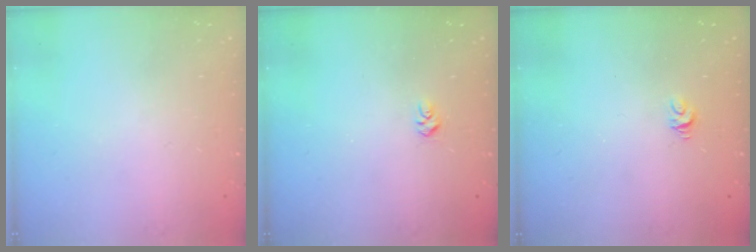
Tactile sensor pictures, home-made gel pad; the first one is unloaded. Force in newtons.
{"total": 3.9, "press": 3.9, "slide": 0.3}
{"total": 4.5, "press": 4.5, "slide": 0.4}